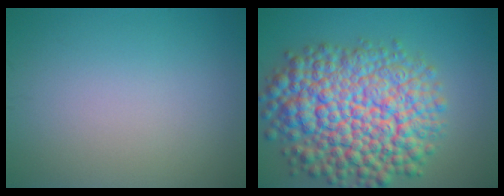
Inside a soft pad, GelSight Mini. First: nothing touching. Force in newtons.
{"total": 13.4, "press": 13.4, "slide": 0.5}